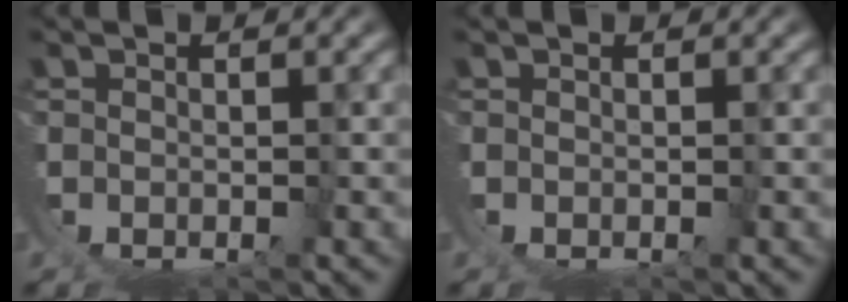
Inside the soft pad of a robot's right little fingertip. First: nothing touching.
{"total": 0.0}